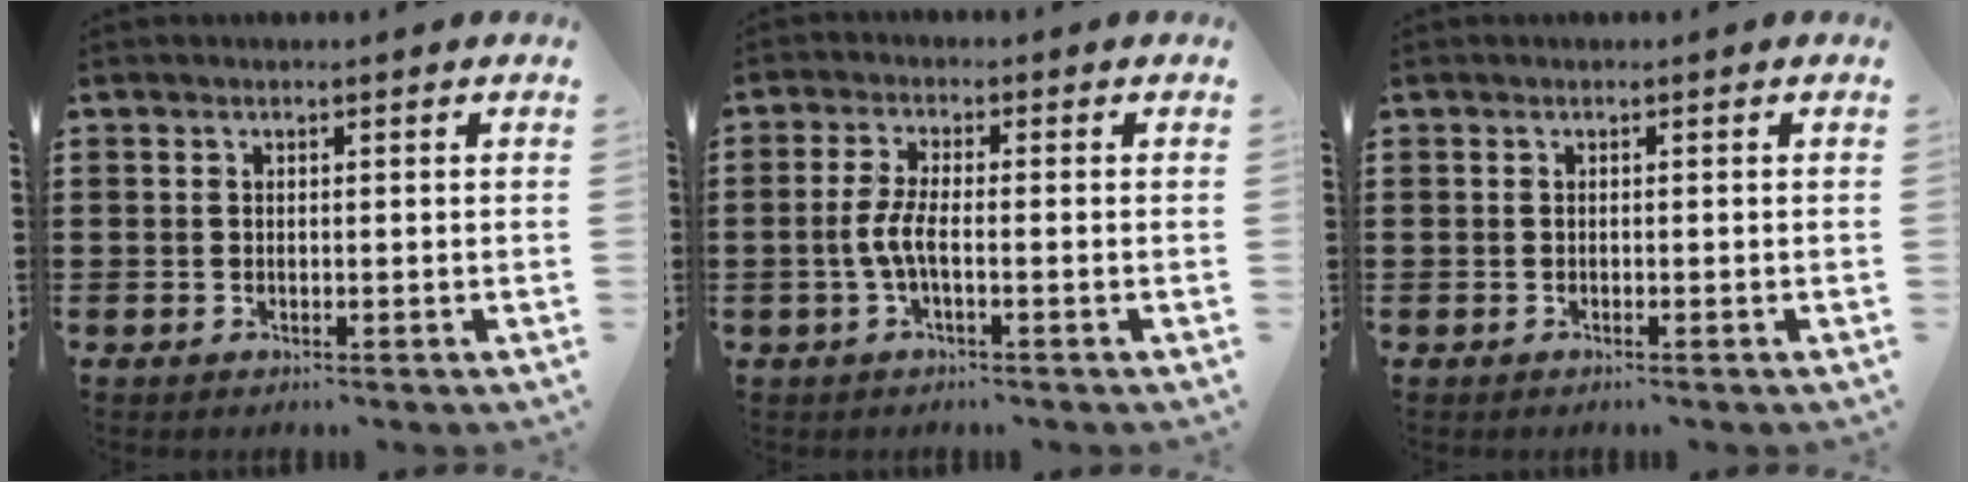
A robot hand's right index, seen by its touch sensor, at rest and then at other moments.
{"total": 4.0, "force": [-1.1, 1.0, 3.8], "torque": [-0.095, -0.006, -0.030]}
{"total": 0.0}